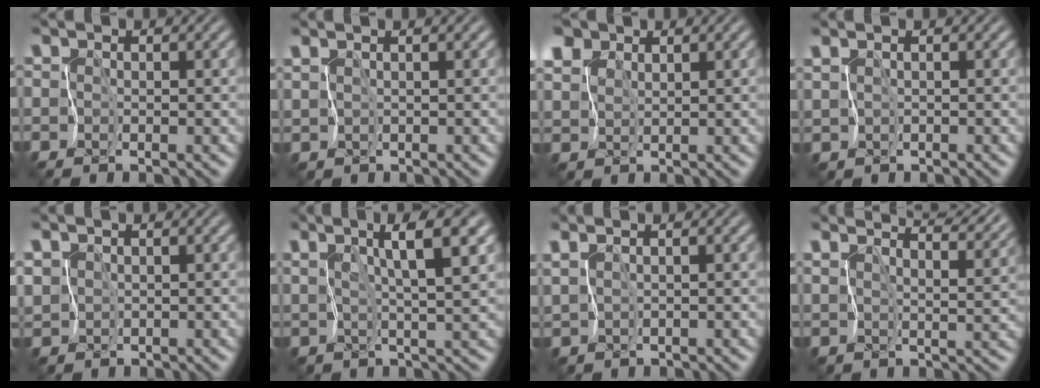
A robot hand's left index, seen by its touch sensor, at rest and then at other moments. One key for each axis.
{"total": 1.4, "fx": 1.3, "fy": -0.3, "fz": 0.5, "tx": -0.009, "ty": 0.007, "tz": 0.027}
{"total": 3.3, "fx": 2.7, "fy": 1.8, "fz": 0.5, "tx": -0.040, "ty": 0.004, "tz": 0.059}
{"total": 0.6, "fx": 0.5, "fy": 0.2, "fz": -0.3, "tx": 0.003, "ty": -0.001, "tz": 0.013}
{"total": 1.0, "fx": 0.7, "fy": 0.6, "fz": -0.4, "tx": 0.000, "ty": -0.002, "tz": 0.017}
{"total": 5.0, "fx": 2.6, "fy": 0.4, "fz": 4.2, "tx": -0.062, "ty": 0.010, "tz": 0.045}
{"total": 1.5, "fx": 1.4, "fy": -0.2, "fz": 0.3, "tx": -0.013, "ty": 0.008, "tz": 0.032}
{"total": 9.4, "fx": 8.3, "fy": 1.9, "fz": 3.9, "tx": -0.058, "ty": 0.024, "tz": 0.104}